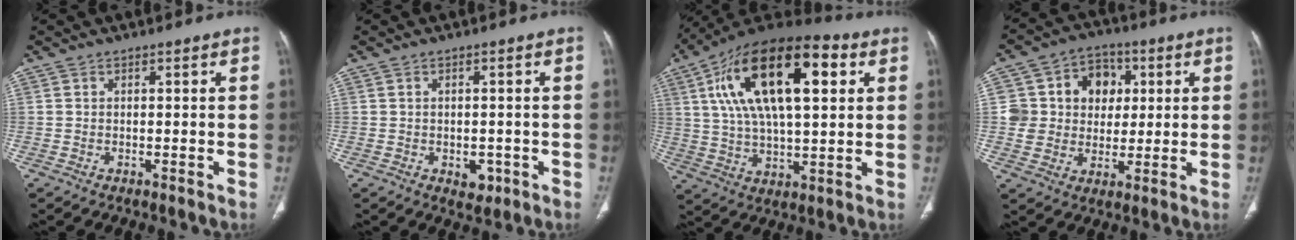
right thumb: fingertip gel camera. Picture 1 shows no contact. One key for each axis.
{"total": 3.0, "fx": -1.1, "fy": 2.1, "fz": 1.8, "tx": -0.009, "ty": 0.002, "tz": -0.008}
{"total": 25.0, "fx": 7.8, "fy": 11.1, "fz": 21.0, "tx": -0.356, "ty": 0.008, "tz": 0.124}
{"total": 12.7, "fx": 2.5, "fy": 11.4, "fz": 5.0, "tx": -0.028, "ty": 0.012, "tz": 0.044}